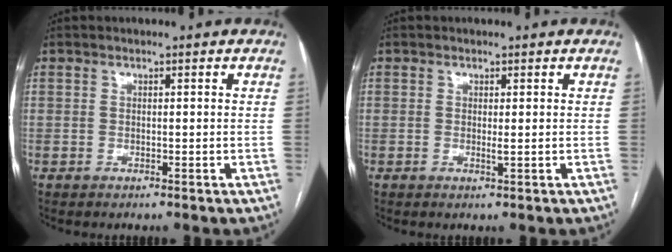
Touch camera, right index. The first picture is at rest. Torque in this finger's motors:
{"motor_torque": [0.26, 0.14, 0.10, 0.04]}